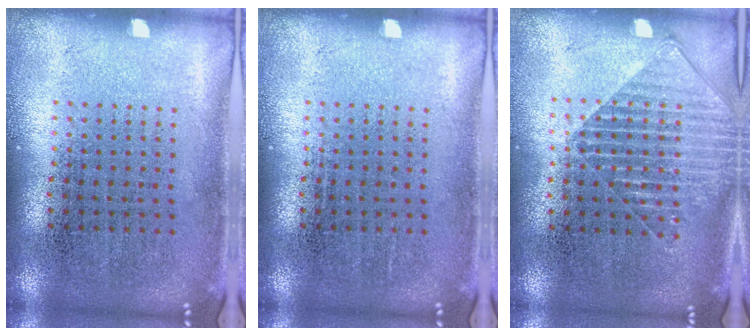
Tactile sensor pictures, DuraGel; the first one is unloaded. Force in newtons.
{"total": 0.0}
{"total": 1.5, "press": 1.3, "slide": 0.8}